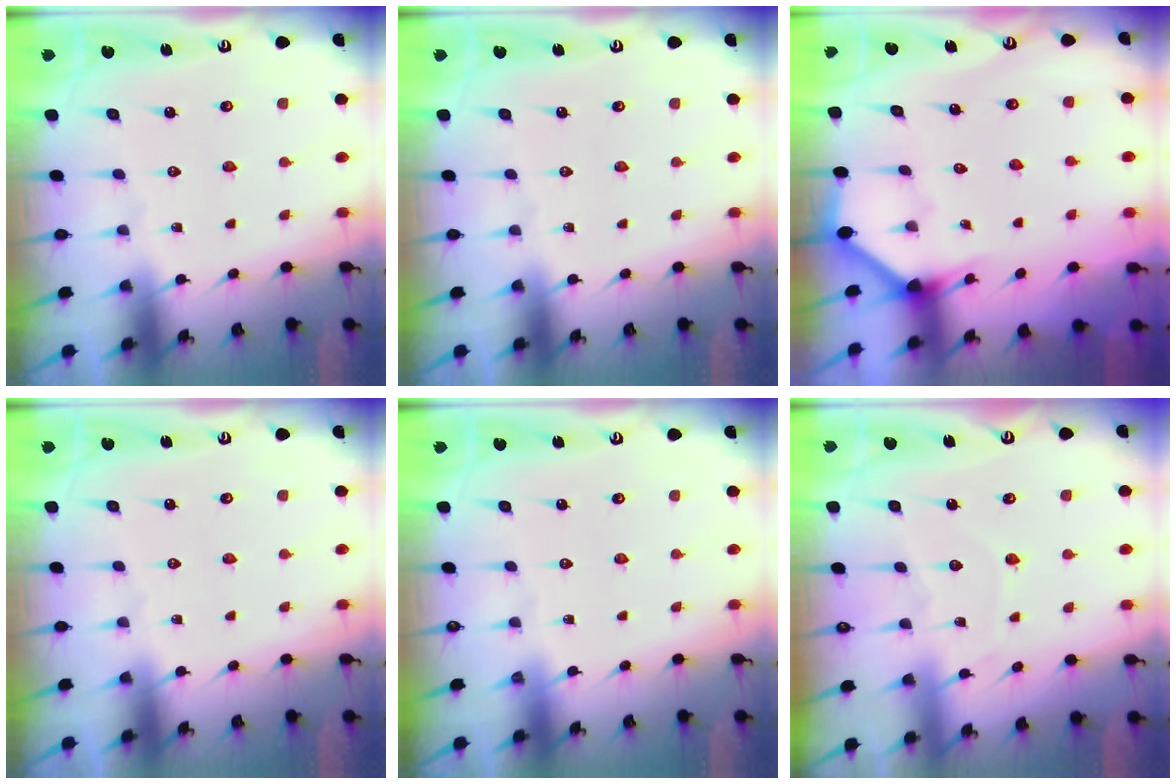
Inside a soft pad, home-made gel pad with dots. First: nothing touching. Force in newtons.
{"total": 0.0}
{"total": 3.3, "press": 3.3, "slide": 0.2}
{"total": 0.0}
{"total": 0.0}
{"total": 6.2, "press": 6.1, "slide": 0.7}